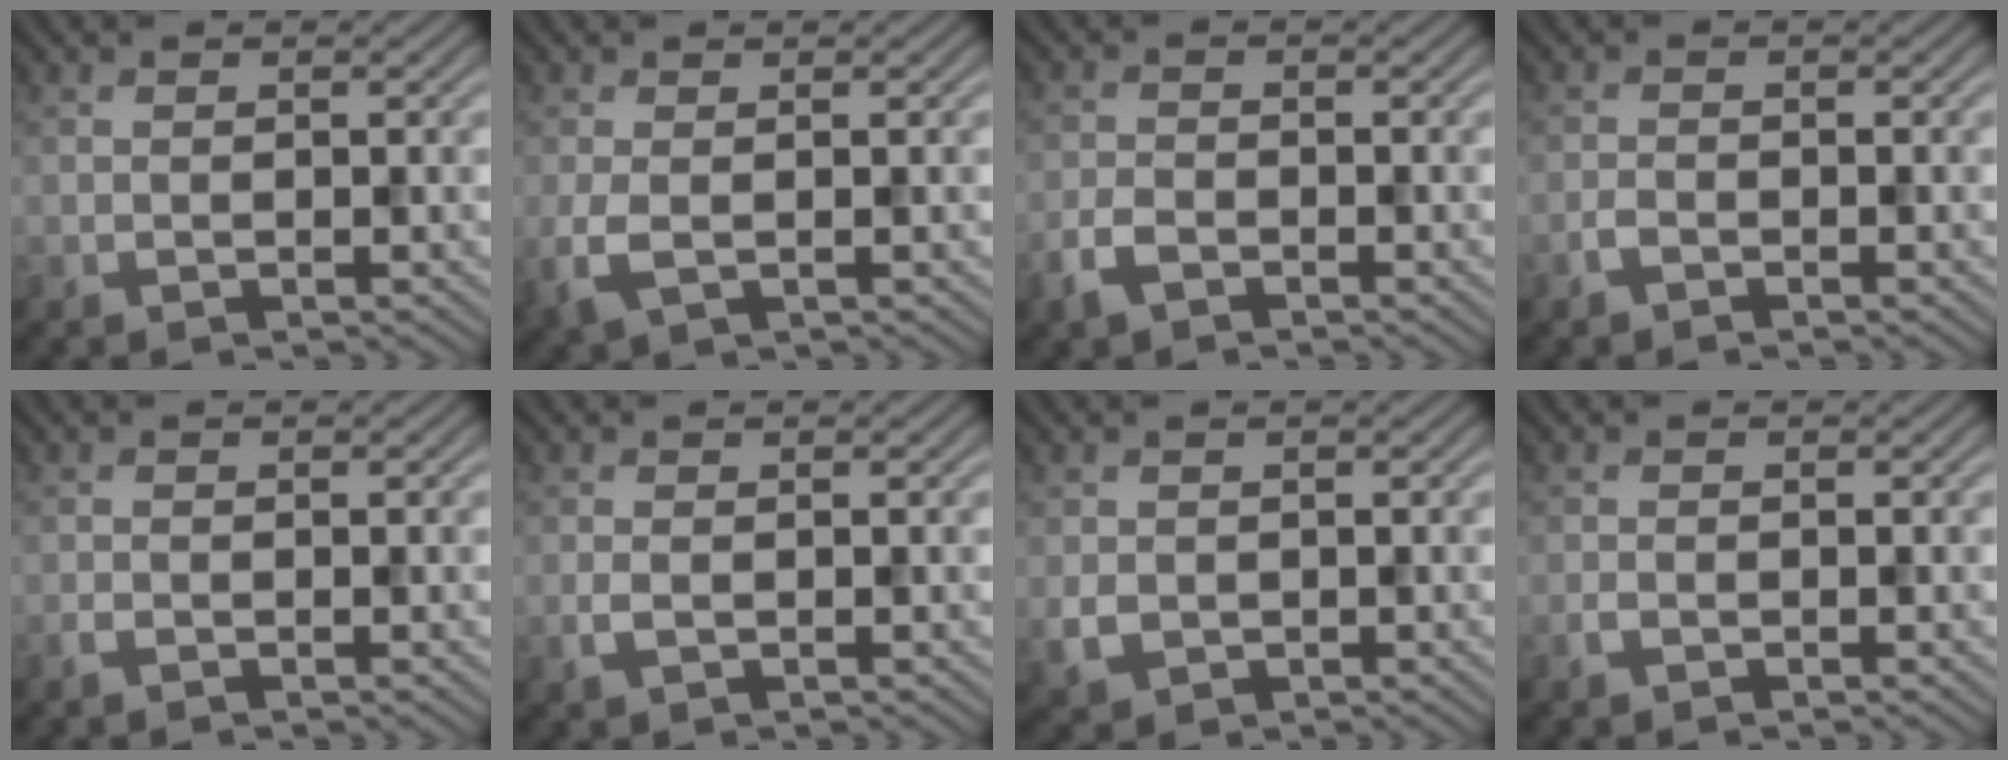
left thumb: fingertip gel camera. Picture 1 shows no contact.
{"total": 2.8, "force": [-0.3, 1.4, 2.4], "torque": [-0.068, -0.007, -0.009]}
{"total": 2.7, "force": [-1.8, 1.3, 1.6], "torque": [-0.038, -0.003, -0.044]}
{"total": 1.2, "force": [-0.9, 0.4, 0.7], "torque": [-0.016, 0.002, -0.022]}
{"total": 0.7, "force": [-0.5, 0.2, 0.5], "torque": [-0.010, -0.001, -0.010]}
{"total": 1.4, "force": [-0.3, 0.6, 1.2], "torque": [-0.030, -0.002, -0.008]}
{"total": 2.3, "force": [-0.2, 1.9, 1.2], "torque": [-0.031, -0.007, -0.003]}
{"total": 0.8, "force": [-0.4, 0.3, 0.6], "torque": [-0.013, 0.001, -0.010]}